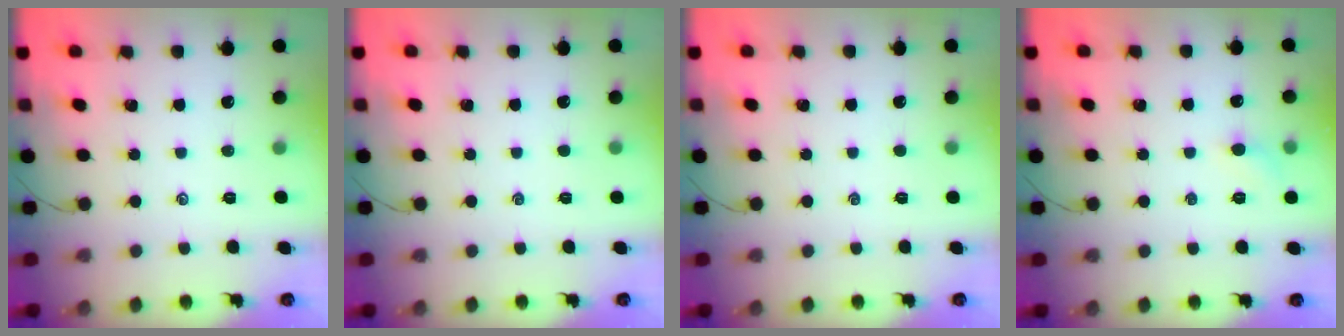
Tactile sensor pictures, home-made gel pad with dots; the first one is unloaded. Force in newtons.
{"total": 0.0}
{"total": 0.0}
{"total": 4.8, "press": 4.5, "slide": 1.5}